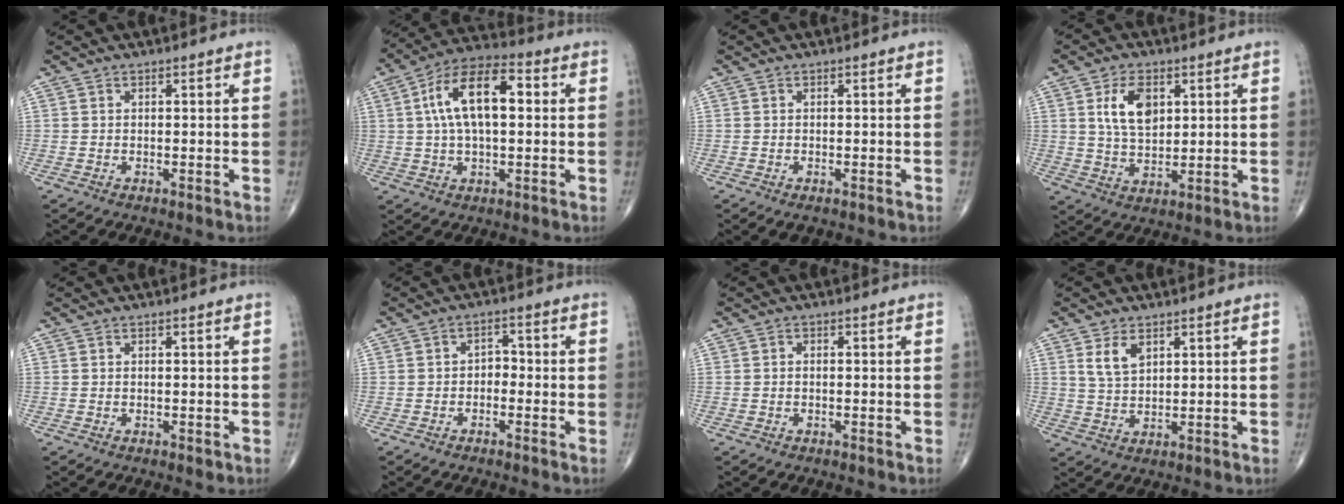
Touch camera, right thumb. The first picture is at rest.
{"total": 14.4, "force": [2.4, 6.9, 12.4], "torque": [-0.222, 0.029, 0.036]}
{"total": 1.4, "force": [-0.7, 0.7, 1.0], "torque": [-0.017, 0.002, -0.007]}
{"total": 8.7, "force": [2.9, 5.1, 6.4], "torque": [-0.102, -0.012, 0.057]}
{"total": 0.7, "force": [-0.3, 0.4, 0.6], "torque": [-0.008, -0.003, -0.002]}
{"total": 2.8, "force": [-0.9, 2.0, 1.7], "torque": [-0.010, 0.018, -0.025]}
{"total": 0.6, "force": [-0.3, 0.3, 0.4], "torque": [-0.004, 0.003, -0.008]}
{"total": 4.7, "force": [2.3, 2.6, 3.2], "torque": [-0.053, -0.012, 0.048]}